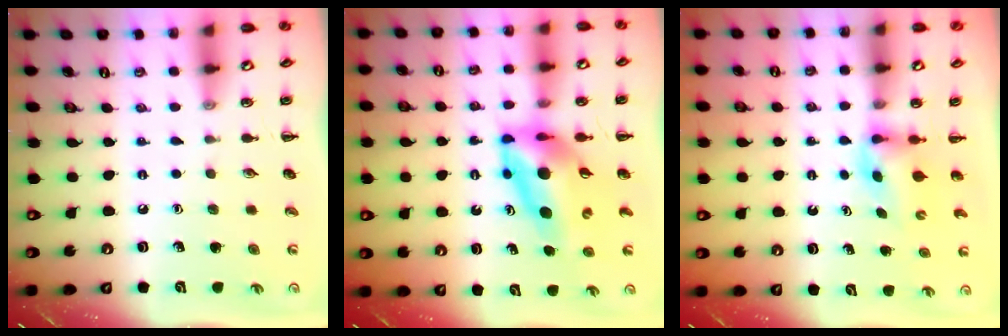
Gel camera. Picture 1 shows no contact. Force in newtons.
{"total": 11.6, "press": 10.9, "slide": 3.9}
{"total": 2.9, "press": 2.7, "slide": 1.0}